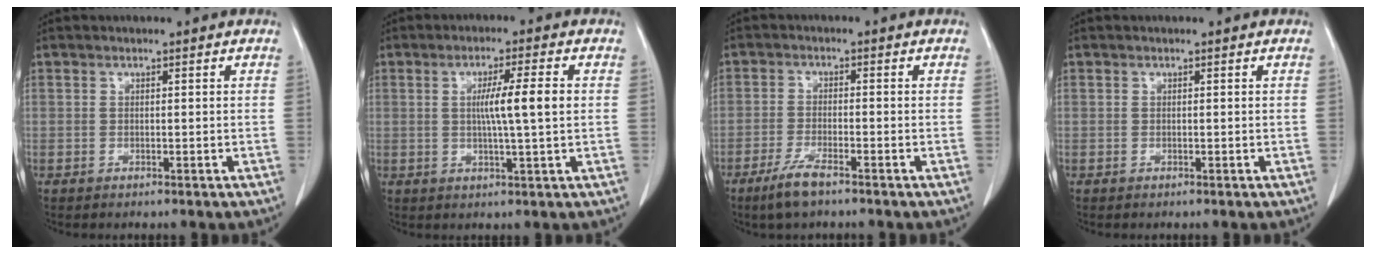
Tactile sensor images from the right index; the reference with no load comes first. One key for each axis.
{"total": 6.4, "fx": 0.6, "fy": -0.4, "fz": 6.3, "tx": -0.108, "ty": -0.002, "tz": 0.010}
{"total": 4.8, "fx": -3.5, "fy": 0.6, "fz": 3.3, "tx": -0.075, "ty": -0.009, "tz": -0.065}
{"total": 0.0}